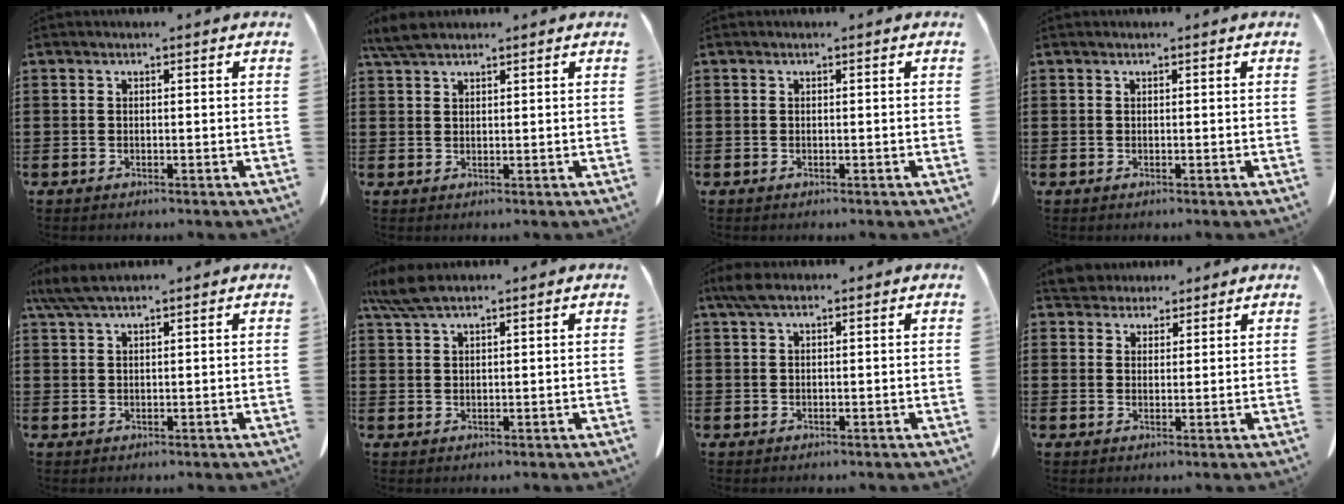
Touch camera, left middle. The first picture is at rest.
{"total": 3.4, "force": [2.8, 0.8, 1.8], "torque": [-0.043, -0.001, 0.055]}
{"total": 0.0}
{"total": 0.0}
{"total": 3.7, "force": [2.8, 0.2, 2.4], "torque": [-0.053, -0.002, 0.053]}
{"total": 4.2, "force": [3.1, 0.7, 2.8], "torque": [-0.063, 0.000, 0.059]}
{"total": 2.4, "force": [1.3, 0.7, 1.9], "torque": [-0.041, 0.001, 0.025]}
{"total": 3.9, "force": [3.6, 1.3, 0.4], "torque": [-0.020, -0.006, 0.070]}